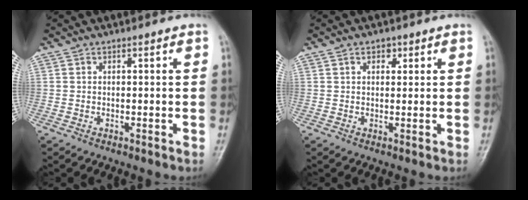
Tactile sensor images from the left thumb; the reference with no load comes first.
{"total": 2.1, "force": [1.1, 1.4, 1.1], "torque": [-0.006, -0.003, 0.015]}